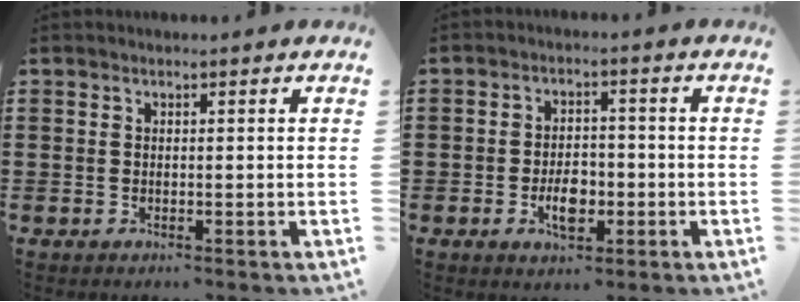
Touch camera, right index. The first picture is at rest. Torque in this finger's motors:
{"motor_torque": [1.77, -0.37, 0.47, 0.07]}